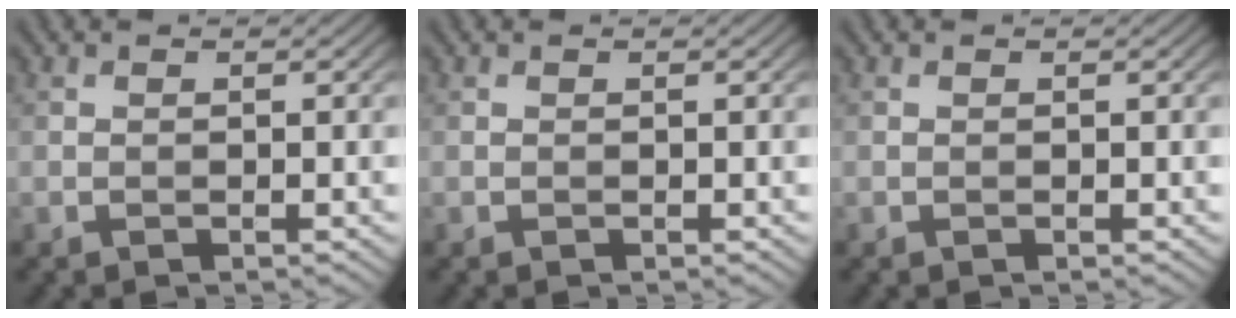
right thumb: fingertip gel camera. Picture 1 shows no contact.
{"total": 0.0}
{"total": 0.0}